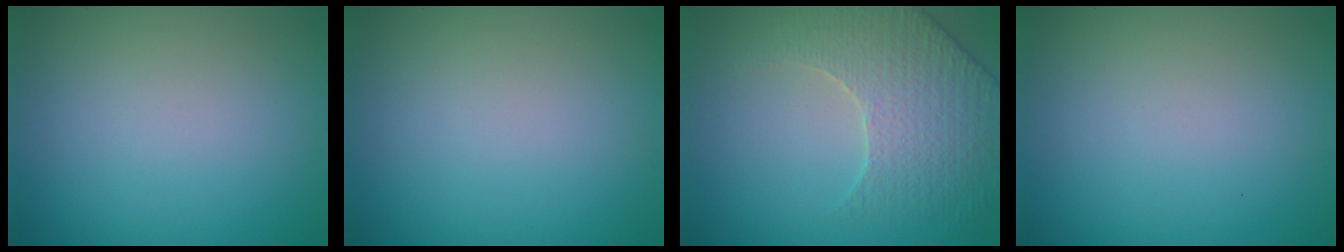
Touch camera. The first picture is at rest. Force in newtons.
{"total": 0.0}
{"total": 4.3, "press": 4.2, "slide": 1.0}
{"total": 0.0}